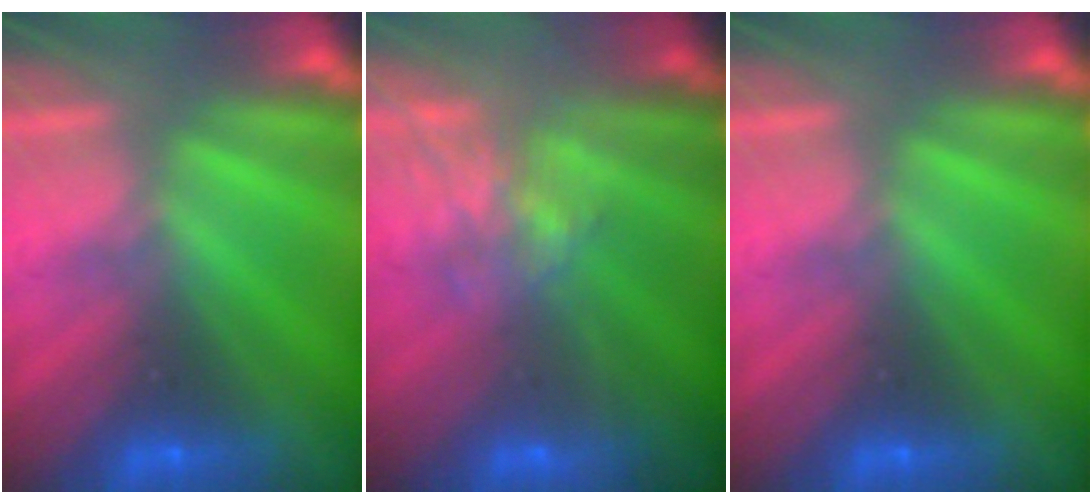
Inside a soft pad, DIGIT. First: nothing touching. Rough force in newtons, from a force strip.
{"total": 9.1}
{"total": 0.0}